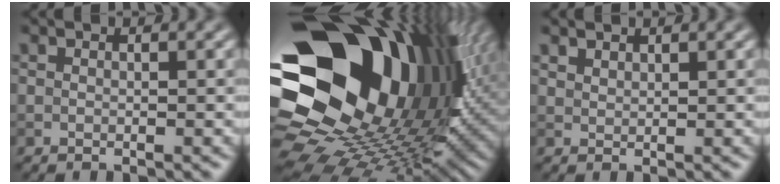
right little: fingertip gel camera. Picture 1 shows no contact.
{"total": 21.9, "force": [4.5, 15.4, 14.9], "torque": [-0.286, -0.034, 0.082]}
{"total": 1.1, "force": [1.1, 0.4, 0.2], "torque": [-0.009, -0.001, 0.025]}